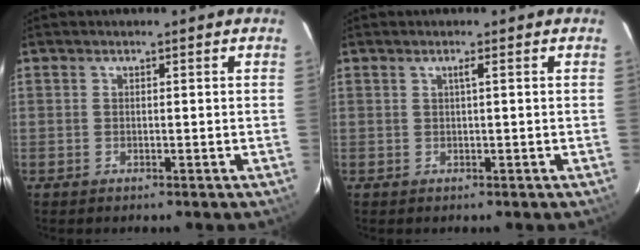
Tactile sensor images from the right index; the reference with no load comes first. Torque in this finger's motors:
{"motor_torque": [0.13, -0.02, 0.06, 0.02]}